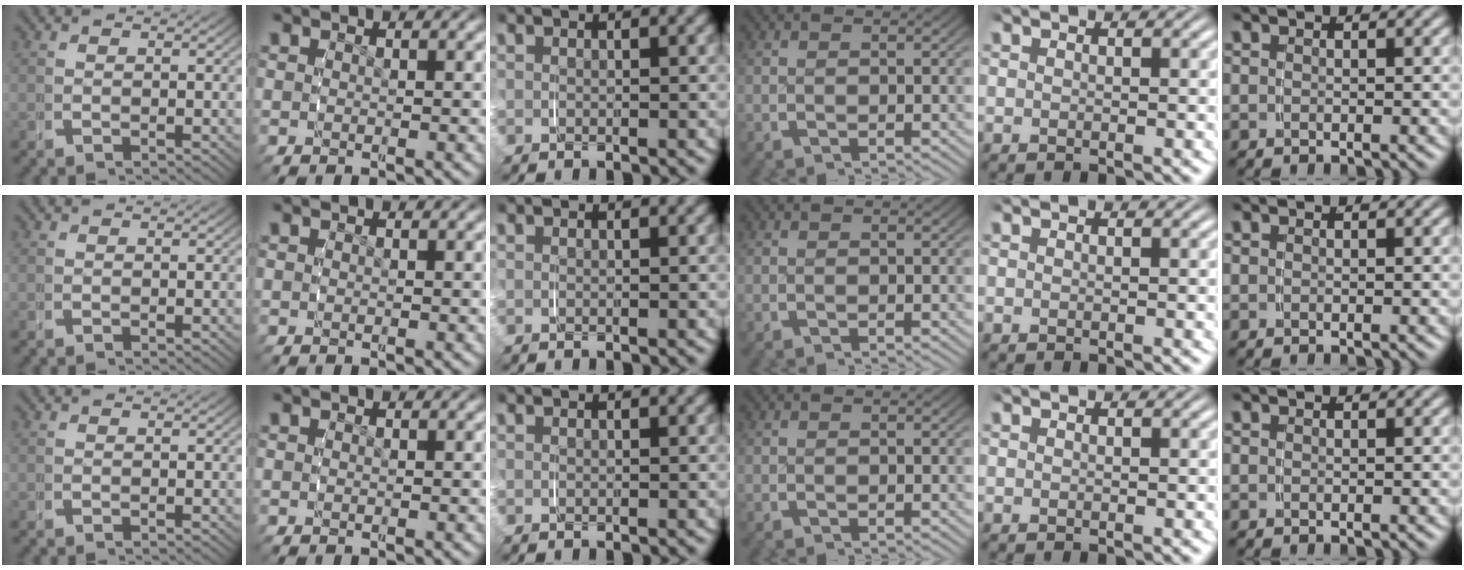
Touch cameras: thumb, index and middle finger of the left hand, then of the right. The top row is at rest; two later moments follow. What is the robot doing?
{"motion": "grasp_and_lifting", "object": "string"}